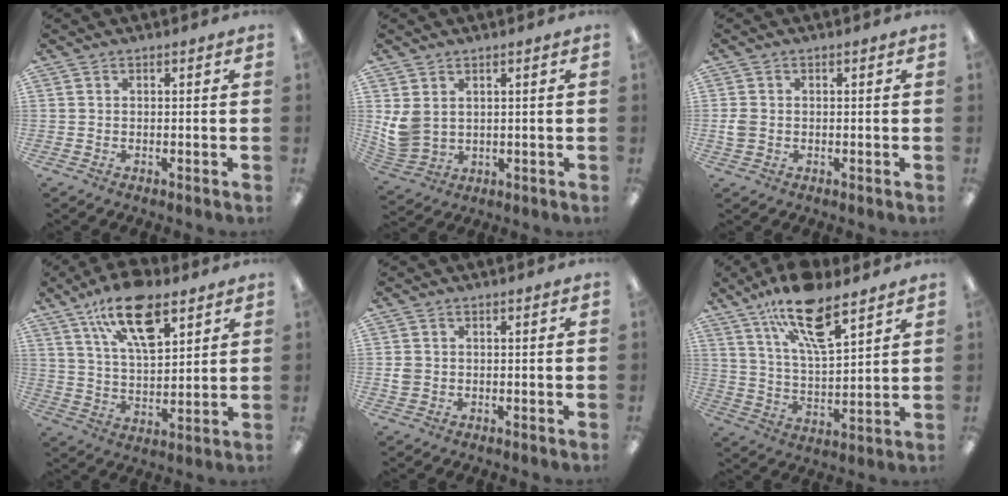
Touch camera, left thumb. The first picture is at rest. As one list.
[{"total": 6.3, "force": [2.1, 4.9, 3.3], "torque": [-0.088, -0.007, 0.044]}, {"total": 2.7, "force": [-0.2, 2.2, 1.6], "torque": [-0.027, 0.006, -0.003]}, {"total": 16.0, "force": [9.8, 6.9, 10.6], "torque": [-0.180, -0.035, 0.169]}, {"total": 2.1, "force": [0.0, 1.9, 0.9], "torque": [-0.007, 0.001, -0.003]}, {"total": 16.2, "force": [10.8, 5.4, 10.8], "torque": [-0.182, -0.051, 0.182]}]